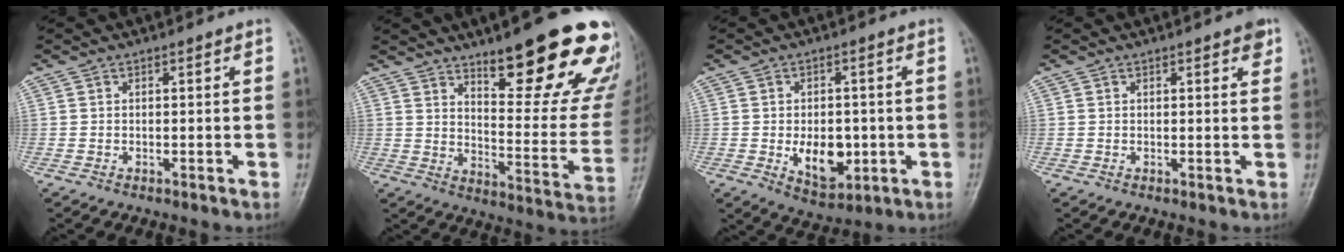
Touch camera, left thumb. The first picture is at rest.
{"total": 24.1, "force": [15.6, 6.1, 17.4], "torque": [-0.189, -0.097, 0.219]}
{"total": 8.9, "force": [-1.5, 5.8, 6.6], "torque": [-0.073, -0.006, -0.008]}
{"total": 2.1, "force": [1.2, 0.6, 1.5], "torque": [-0.016, -0.003, 0.012]}